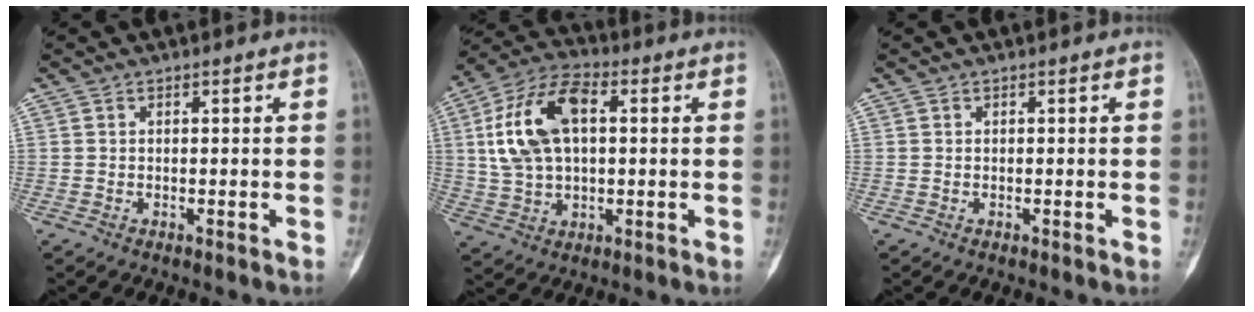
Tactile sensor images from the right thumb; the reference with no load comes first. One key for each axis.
{"total": 15.7, "fx": 2.9, "fy": 9.1, "fz": 12.4, "tx": -0.235, "ty": 0.023, "tz": 0.052}
{"total": 0.0}